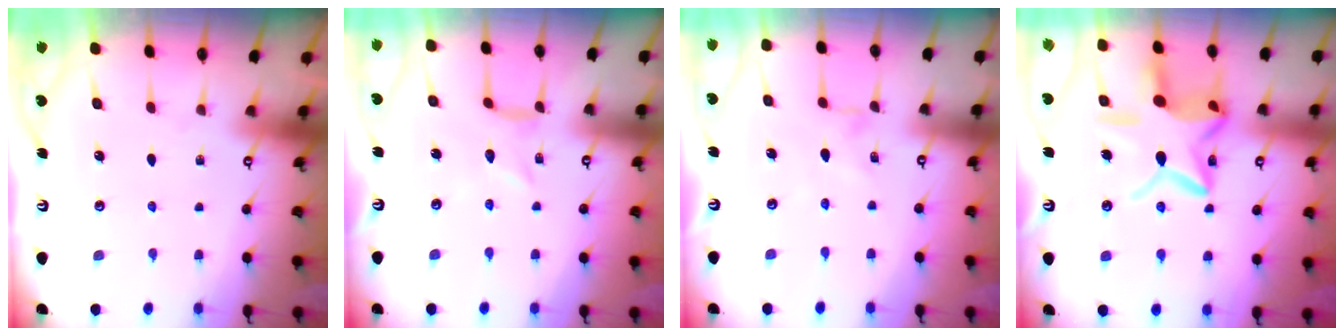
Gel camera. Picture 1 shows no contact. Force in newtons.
{"total": 1.2, "press": 1.2, "slide": 0.1}
{"total": 0.0}
{"total": 17.5, "press": 17.4, "slide": 1.2}